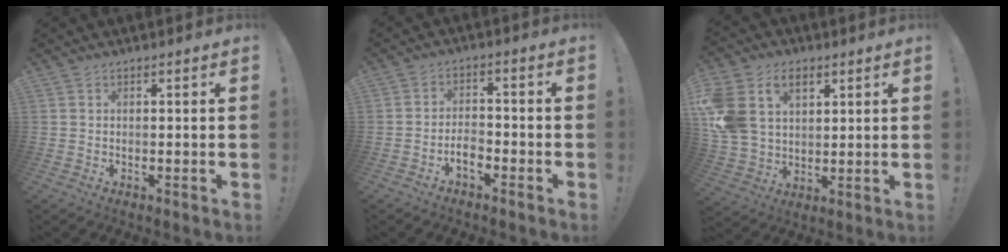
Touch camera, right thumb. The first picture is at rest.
{"total": 5.0, "force": [-3.0, 2.4, 3.1], "torque": [-0.064, 0.008, -0.053]}
{"total": 14.7, "force": [6.3, 10.6, 8.0], "torque": [-0.165, -0.028, 0.120]}